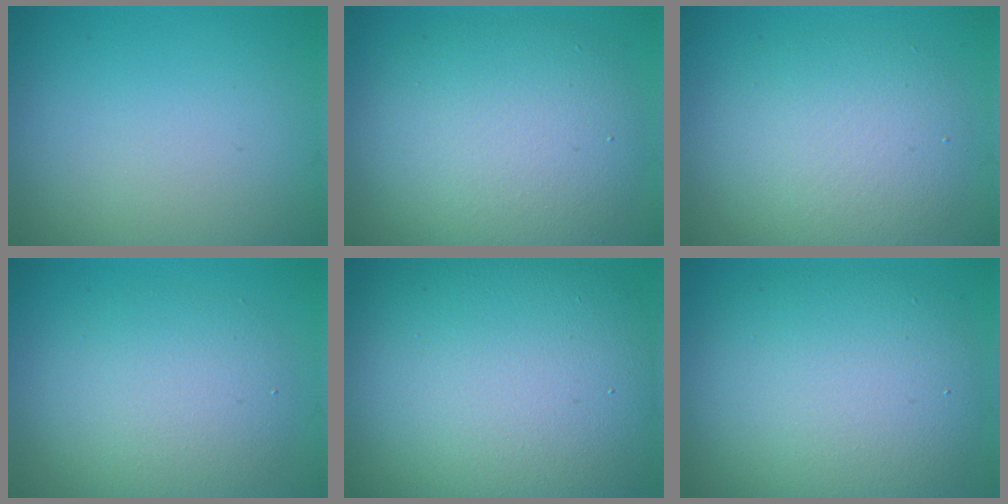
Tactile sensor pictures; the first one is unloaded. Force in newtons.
{"total": 8.2, "press": 8.2, "slide": 0.8}
{"total": 5.7, "press": 5.7, "slide": 0.6}
{"total": 4.9, "press": 4.9, "slide": 0.2}
{"total": 15.4, "press": 15.4, "slide": 0.9}
{"total": 9.4, "press": 9.4, "slide": 0.4}